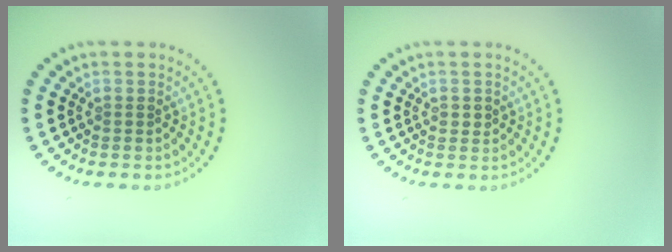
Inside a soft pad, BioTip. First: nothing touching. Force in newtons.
{"total": 0.9, "press": 0.9, "slide": 0.1}